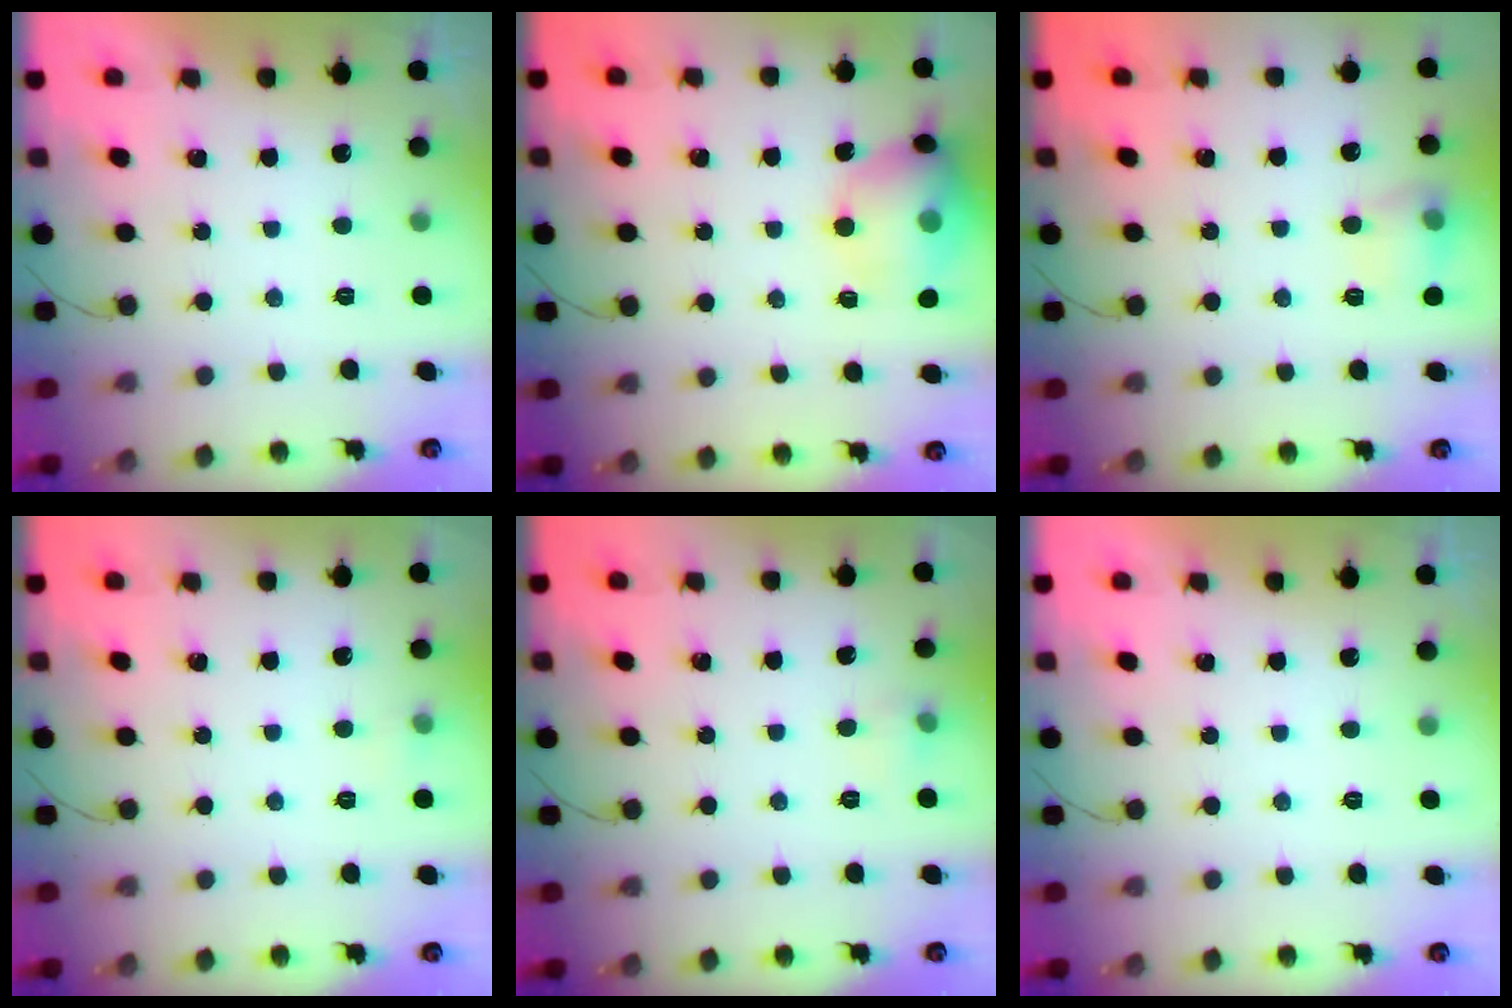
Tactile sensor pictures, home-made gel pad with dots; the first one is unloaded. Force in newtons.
{"total": 14.0, "press": 13.9, "slide": 2.0}
{"total": 8.9, "press": 8.9, "slide": 0.7}
{"total": 3.5, "press": 3.4, "slide": 1.0}
{"total": 5.7, "press": 4.1, "slide": 3.9}
{"total": 0.0}